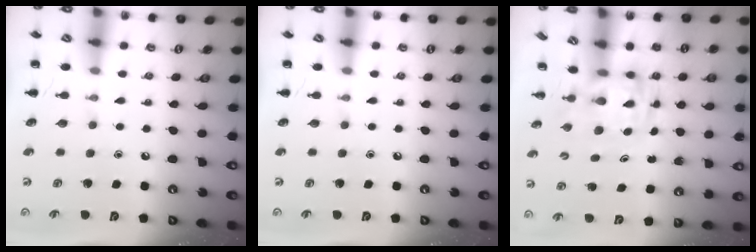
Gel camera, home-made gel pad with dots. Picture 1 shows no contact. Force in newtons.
{"total": 0.0}
{"total": 3.0, "press": 2.9, "slide": 0.6}